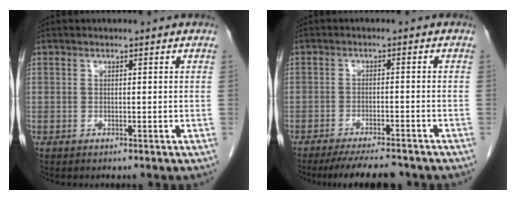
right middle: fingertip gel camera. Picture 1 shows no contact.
{"total": 8.7, "force": [-7.7, 1.3, 3.8], "torque": [-0.050, -0.012, -0.114]}